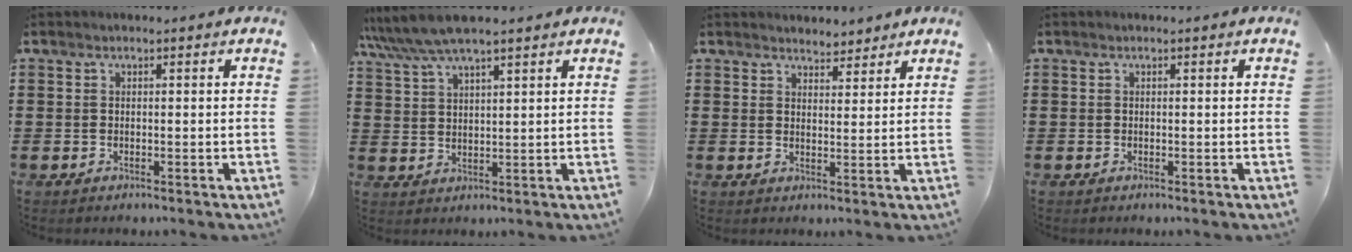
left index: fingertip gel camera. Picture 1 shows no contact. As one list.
[{"total": 5.9, "force": [5.0, 0.9, 3.1], "torque": [-0.073, -0.011, 0.090]}, {"total": 3.0, "force": [2.9, 0.8, 0.0], "torque": [-0.010, -0.004, 0.055]}, {"total": 0.0}]